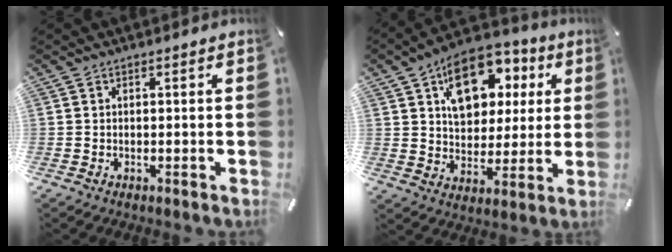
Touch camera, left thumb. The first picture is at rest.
{"total": 14.8, "force": [6.9, 10.5, 7.8], "torque": [-0.121, -0.029, 0.128]}